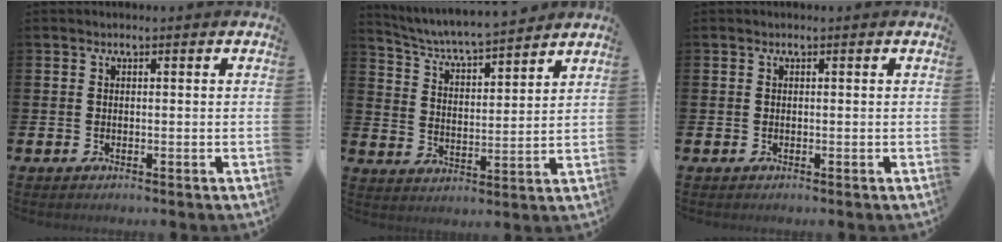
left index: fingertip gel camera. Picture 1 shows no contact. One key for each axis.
{"total": 5.2, "fx": 5.0, "fy": 0.2, "fz": 1.5, "tx": -0.059, "ty": -0.044, "tz": 0.084}
{"total": 0.0}